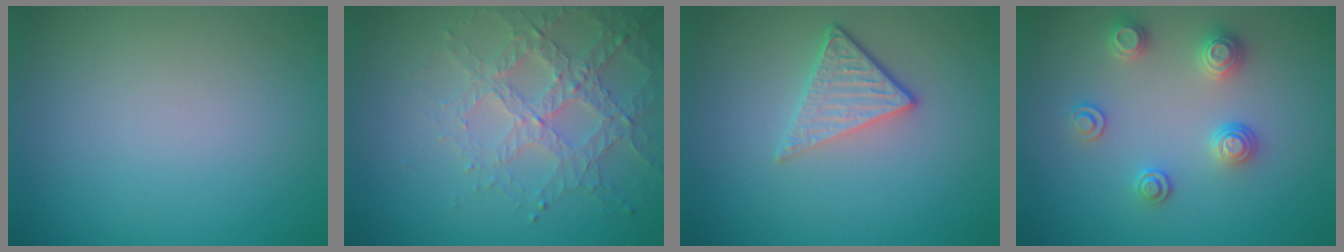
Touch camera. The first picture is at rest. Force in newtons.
{"total": 3.6, "press": 3.6, "slide": 0.8}
{"total": 3.1, "press": 2.5, "slide": 1.9}
{"total": 2.6, "press": 2.6, "slide": 0.2}